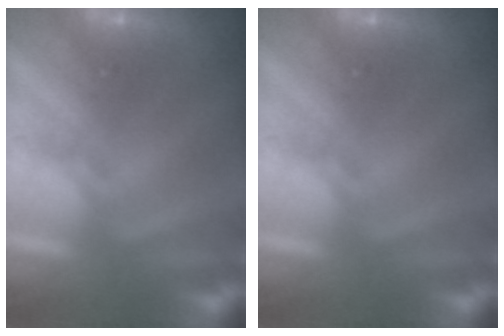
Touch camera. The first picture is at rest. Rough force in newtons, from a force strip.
{"total": 0.0}